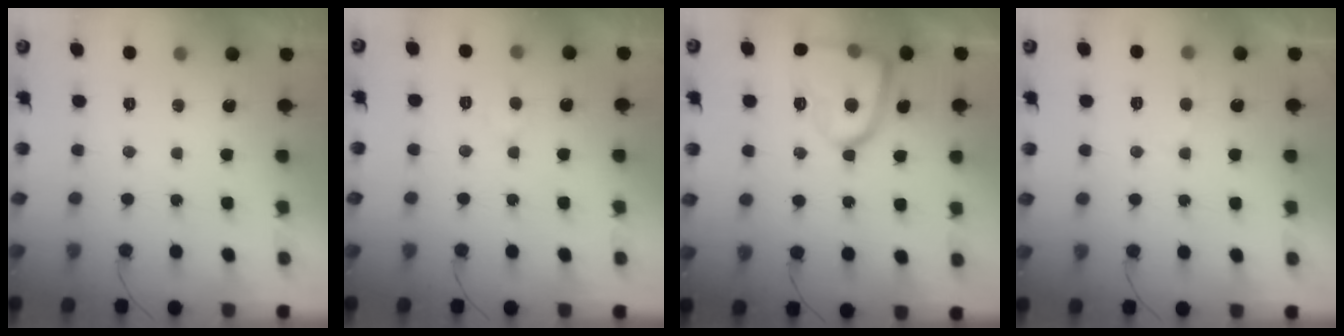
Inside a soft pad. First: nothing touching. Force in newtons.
{"total": 4.5, "press": 4.4, "slide": 0.3}
{"total": 15.0, "press": 15.0, "slide": 0.8}
{"total": 2.3, "press": 2.3, "slide": 0.3}